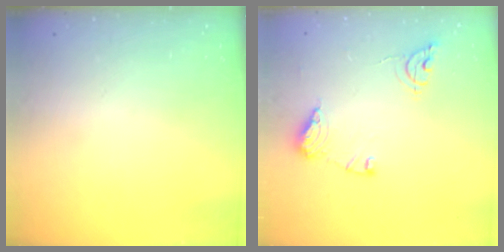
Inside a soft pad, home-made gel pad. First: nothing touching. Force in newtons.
{"total": 10.2, "press": 10.2, "slide": 0.6}